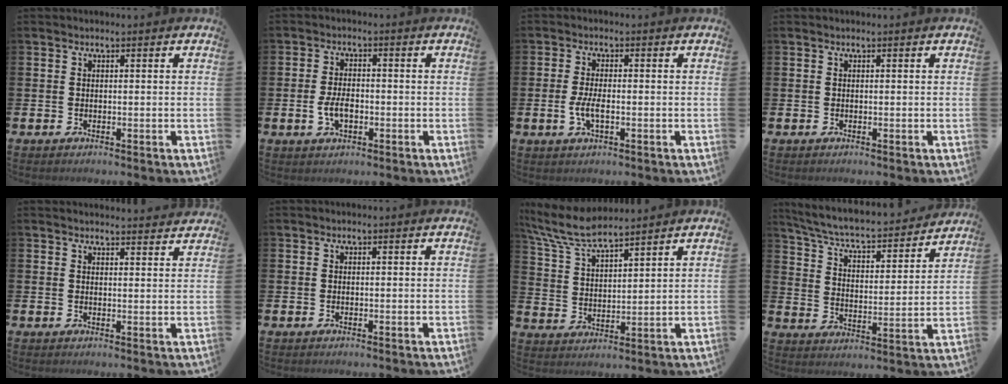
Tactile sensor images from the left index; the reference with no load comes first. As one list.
[{"total": 3.6, "force": [-0.7, 2.1, 2.9], "torque": [-0.038, -0.002, -0.016]}, {"total": 3.3, "force": [-0.7, 1.2, 2.9], "torque": [-0.051, -0.004, -0.016]}, {"total": 0.0}, {"total": 2.5, "force": [2.5, 0.2, 0.0], "torque": [0.011, -0.020, 0.041]}, {"total": 0.0}, {"total": 7.6, "force": [6.9, 1.3, 2.9], "torque": [-0.079, -0.030, 0.124]}, {"total": 6.1, "force": [5.6, 1.1, 2.2], "torque": [-0.068, -0.048, 0.088]}]